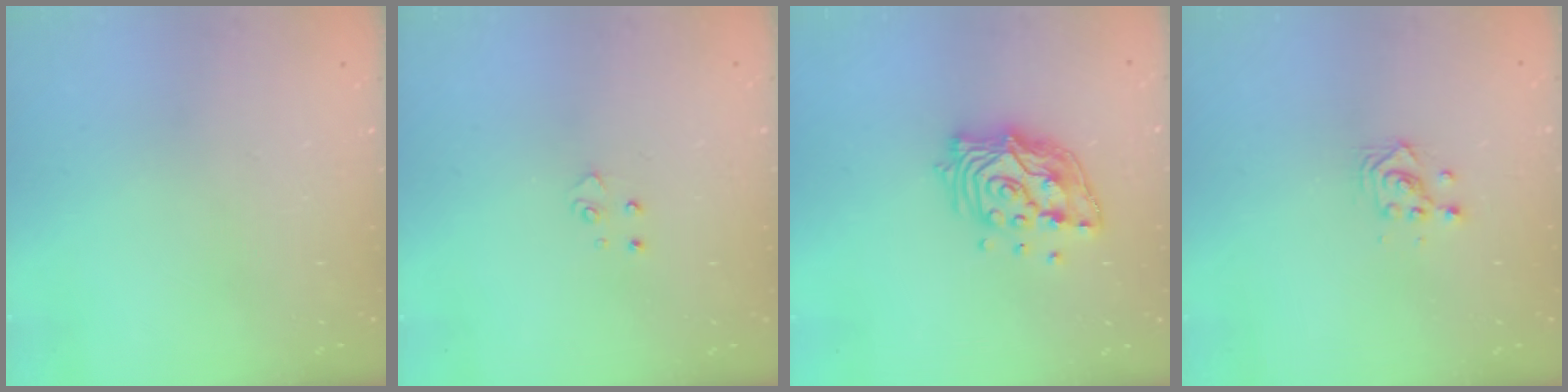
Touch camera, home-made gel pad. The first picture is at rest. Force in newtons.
{"total": 4.0, "press": 4.0, "slide": 0.4}
{"total": 14.3, "press": 14.1, "slide": 2.7}
{"total": 3.2, "press": 3.2, "slide": 0.2}